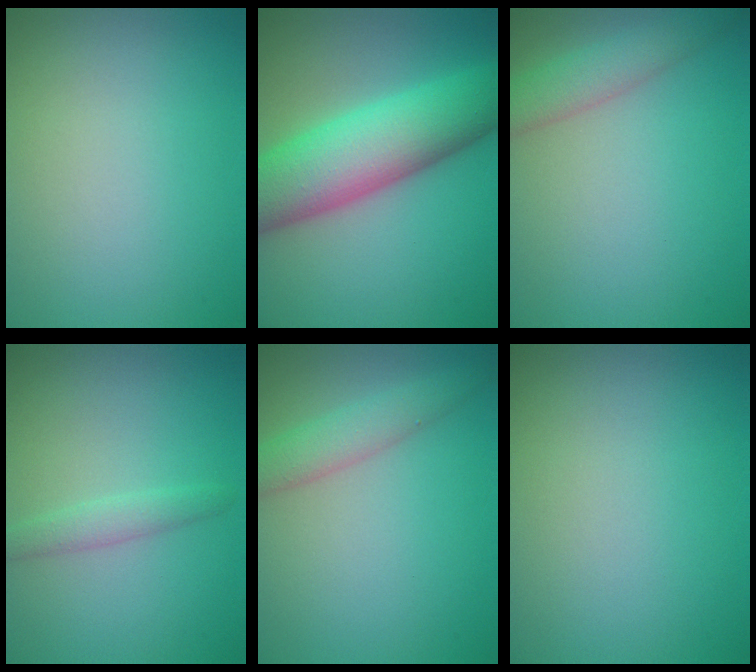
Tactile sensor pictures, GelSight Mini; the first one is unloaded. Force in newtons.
{"total": 9.9, "press": 9.9, "slide": 0.1}
{"total": 3.0, "press": 3.0, "slide": 0.1}
{"total": 1.5, "press": 1.5, "slide": 0.0}
{"total": 2.7, "press": 2.7, "slide": 0.2}
{"total": 0.0}